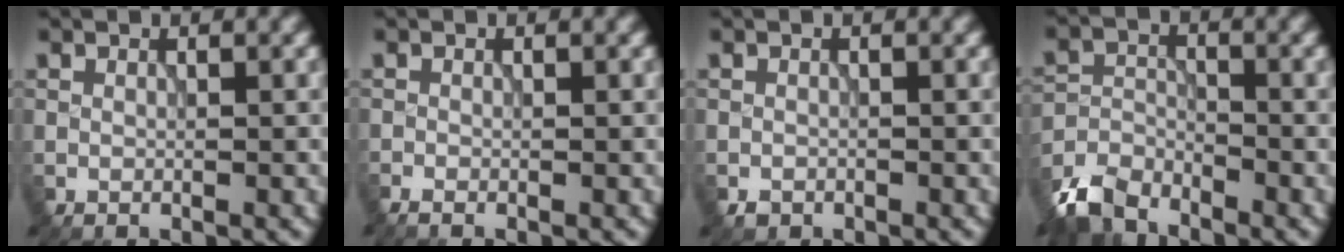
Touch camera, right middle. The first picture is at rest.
{"total": 0.8, "force": [-0.7, 0.1, 0.4], "torque": [-0.007, -0.005, -0.019]}
{"total": 0.7, "force": [-0.5, 0.5, 0.1], "torque": [0.002, -0.004, -0.010]}
{"total": 5.0, "force": [-4.3, 2.0, 1.6], "torque": [-0.033, -0.009, -0.094]}